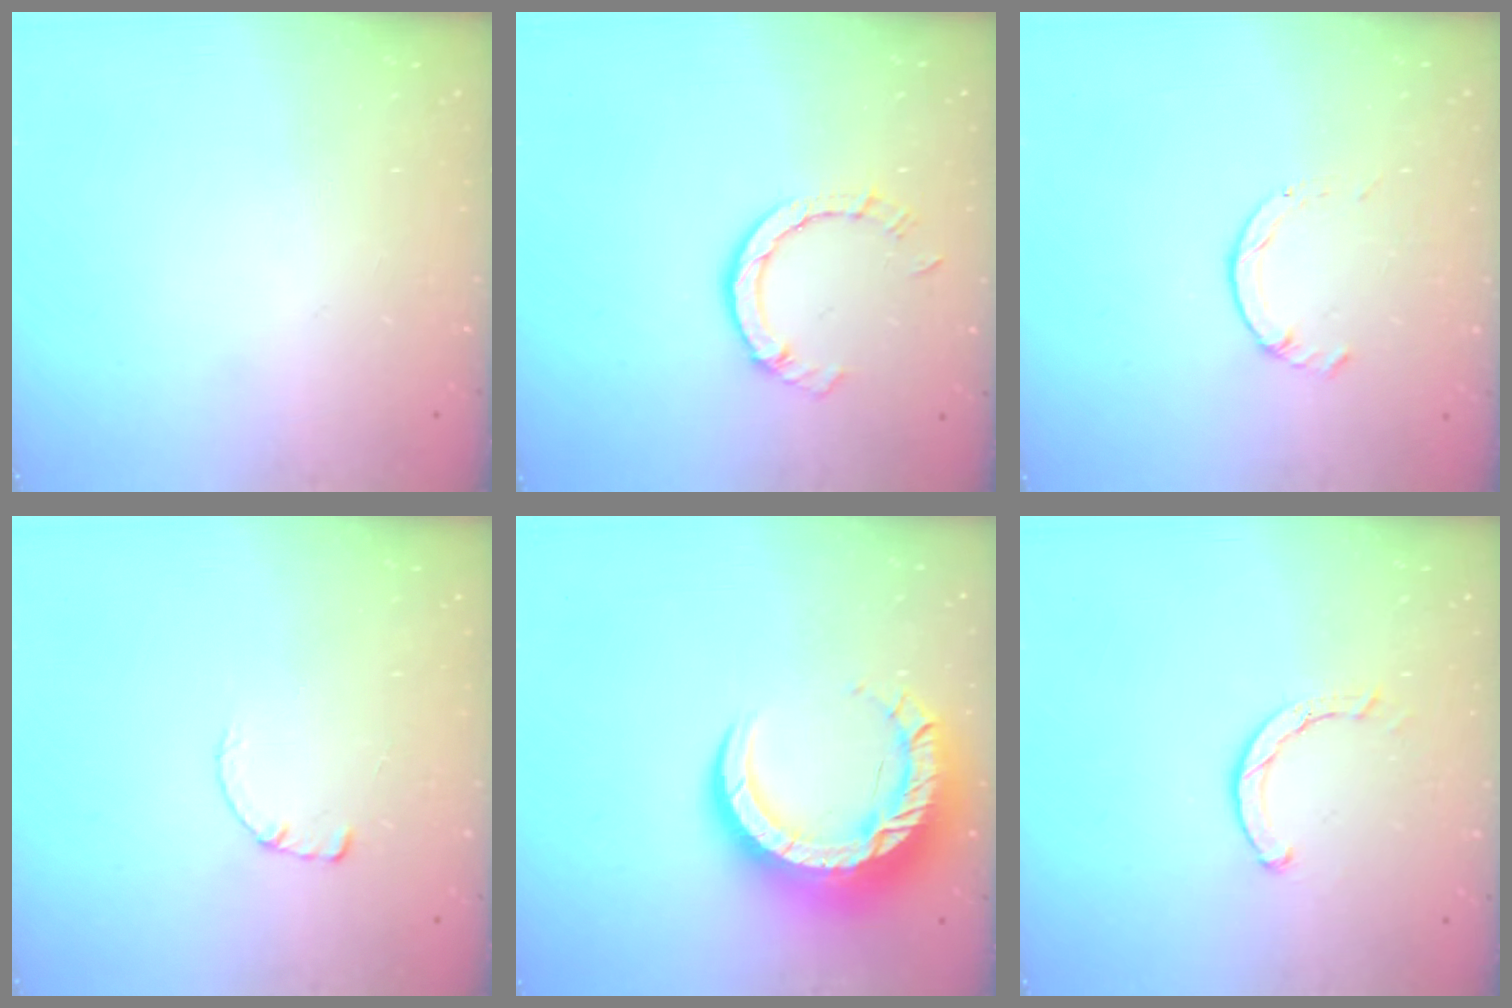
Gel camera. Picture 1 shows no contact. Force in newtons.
{"total": 4.8, "press": 4.8, "slide": 0.4}
{"total": 1.4, "press": 1.4, "slide": 0.2}
{"total": 0.7, "press": 0.7, "slide": 0.2}
{"total": 15.7, "press": 15.6, "slide": 1.4}
{"total": 1.6, "press": 1.6, "slide": 0.2}